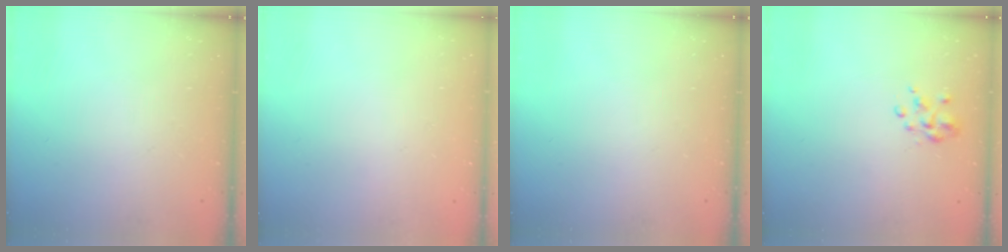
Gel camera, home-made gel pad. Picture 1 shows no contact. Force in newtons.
{"total": 1.8, "press": 1.8, "slide": 0.2}
{"total": 0.0}
{"total": 3.0, "press": 2.9, "slide": 1.1}